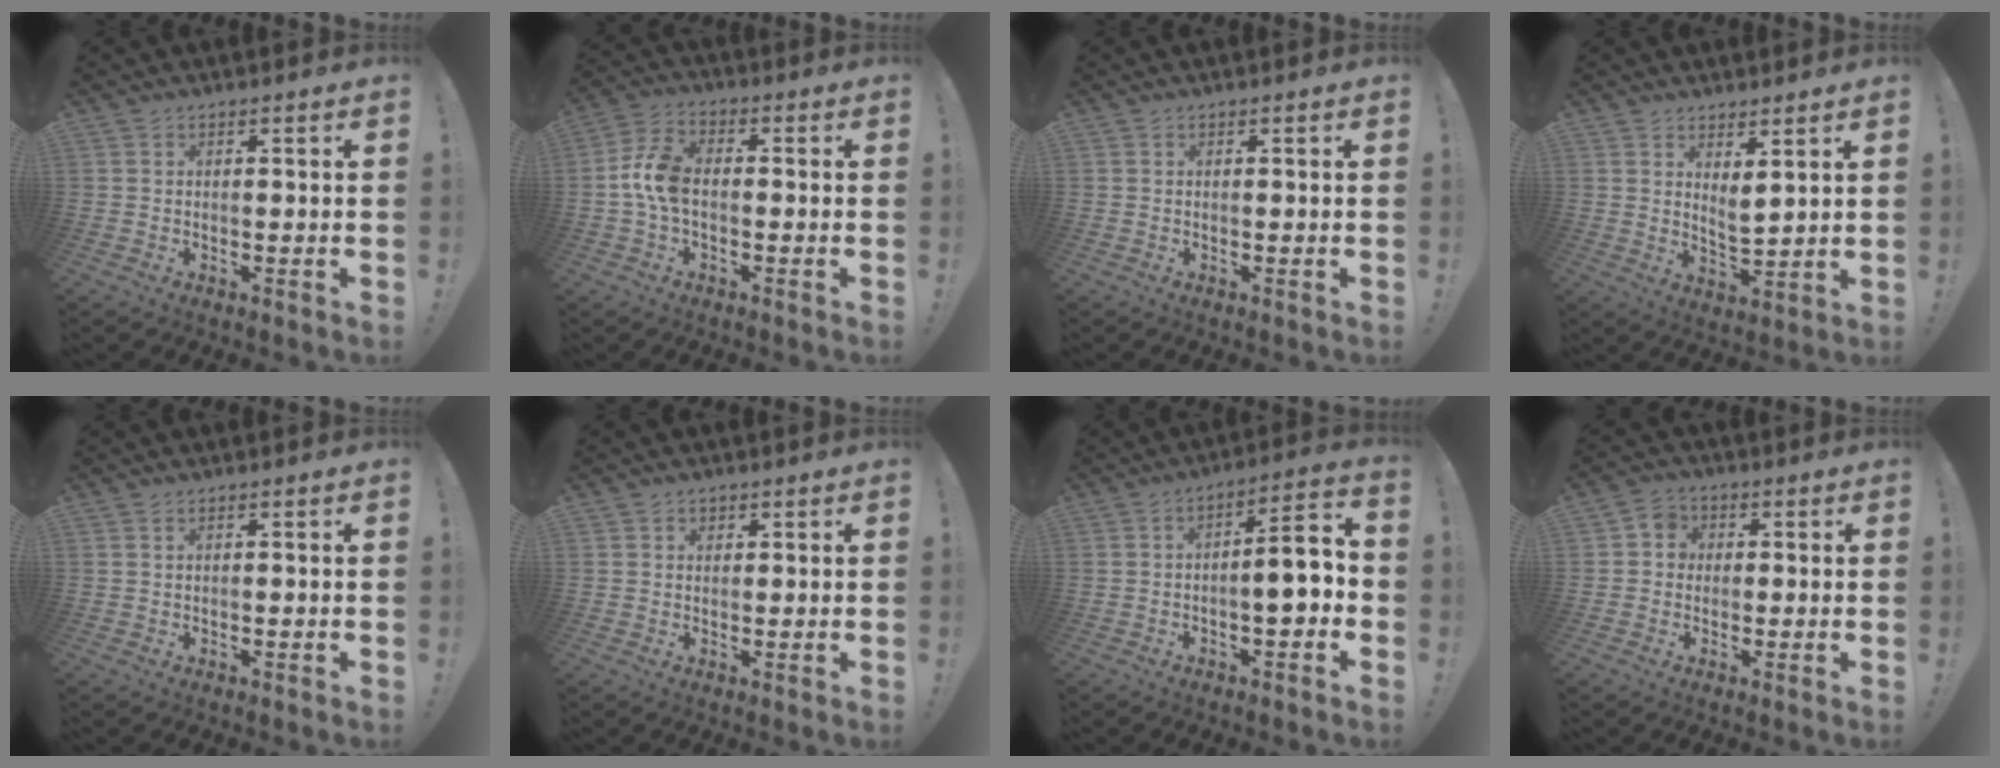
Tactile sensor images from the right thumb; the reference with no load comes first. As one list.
[{"total": 8.5, "force": [-1.2, 5.1, 6.8], "torque": [-0.138, 0.012, -0.016]}, {"total": 0.0}, {"total": 4.8, "force": [3.5, 1.3, 3.1], "torque": [-0.047, -0.029, 0.060]}, {"total": 0.0}, {"total": 1.4, "force": [0.7, 1.2, 0.3], "torque": [0.008, -0.005, 0.009]}, {"total": 9.5, "force": [-2.2, 2.5, 8.9], "torque": [-0.130, 0.011, -0.042]}, {"total": 4.7, "force": [0.2, 4.4, 1.7], "torque": [-0.025, 0.009, 0.004]}]